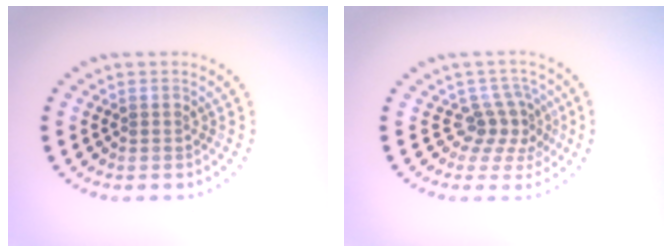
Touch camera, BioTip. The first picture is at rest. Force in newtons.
{"total": 2.8, "press": 1.9, "slide": 2.1}